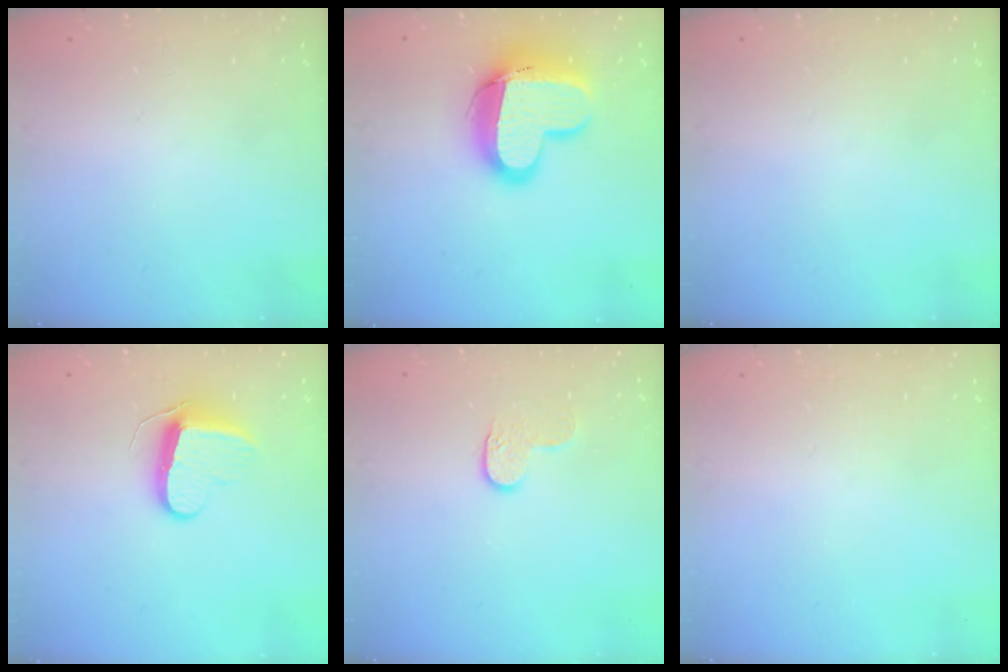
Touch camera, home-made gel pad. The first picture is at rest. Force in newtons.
{"total": 16.0, "press": 16.0, "slide": 1.1}
{"total": 0.0}
{"total": 9.9, "press": 9.9, "slide": 0.2}
{"total": 5.6, "press": 5.6, "slide": 0.5}
{"total": 0.0}